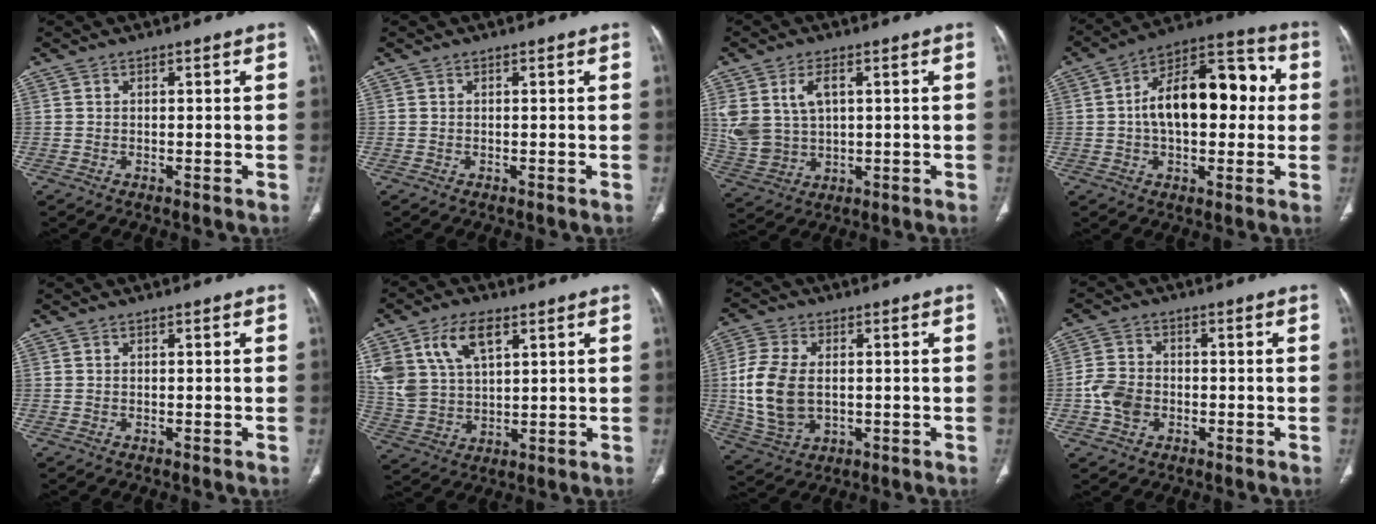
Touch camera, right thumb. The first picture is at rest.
{"total": 0.0}
{"total": 9.7, "force": [2.8, 6.2, 6.9], "torque": [-0.145, -0.005, 0.071]}
{"total": 19.2, "force": [1.7, 10.6, 15.9], "torque": [-0.218, 0.041, 0.019]}
{"total": 0.0}
{"total": 13.2, "force": [6.1, 7.4, 9.0], "torque": [-0.174, -0.012, 0.129]}
{"total": 12.7, "force": [0.0, 8.3, 9.6], "torque": [-0.205, -0.001, 0.011]}
{"total": 6.2, "force": [-1.6, 4.9, 3.5], "torque": [-0.058, 0.012, -0.033]}